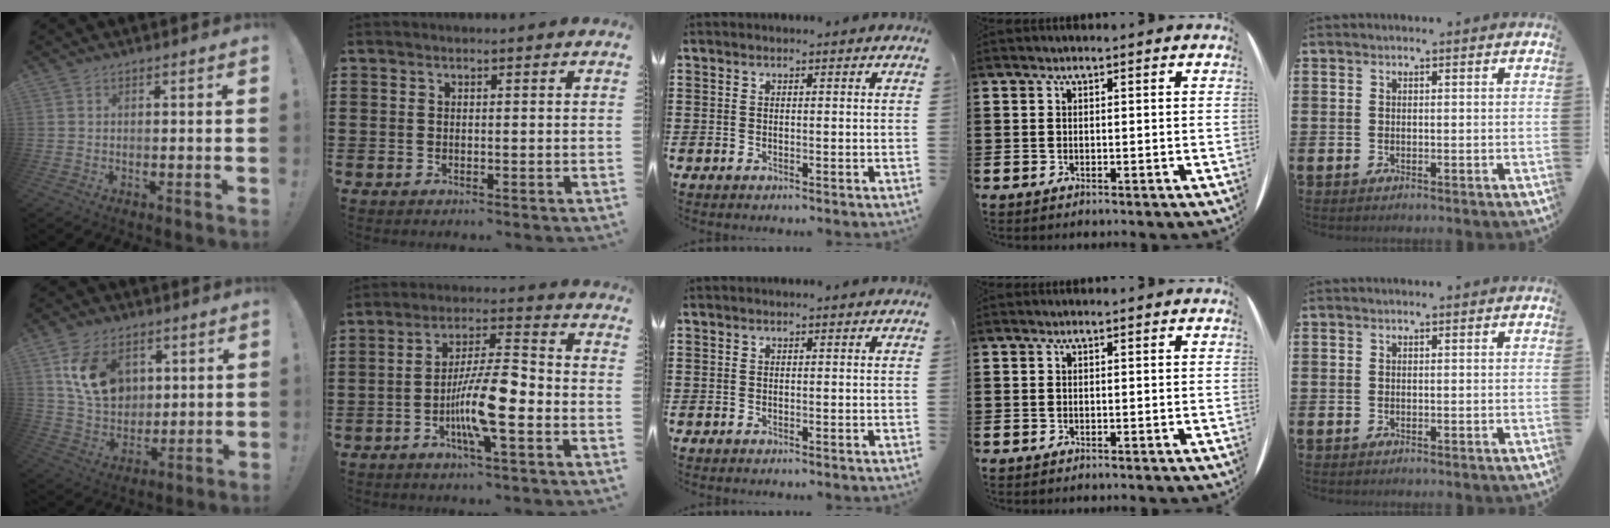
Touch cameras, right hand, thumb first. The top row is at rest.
{"thumb": {"total": 14.9, "force": [5.8, 10.8, 8.4], "torque": [-0.142, -0.011, 0.117]}, "index": {"total": 10.4, "force": [-3.2, 2.2, 9.7], "torque": [-0.193, -0.005, -0.063]}}